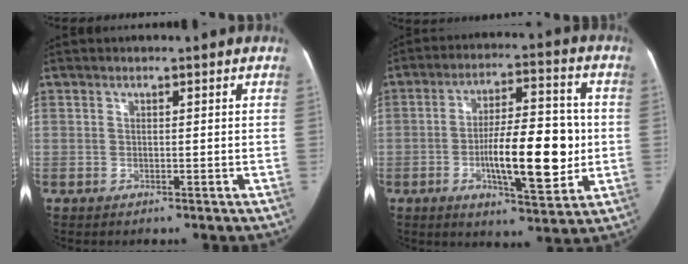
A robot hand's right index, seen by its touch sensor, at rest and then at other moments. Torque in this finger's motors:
{"motor_torque": [1.69, -0.43, 0.31, 0.08]}